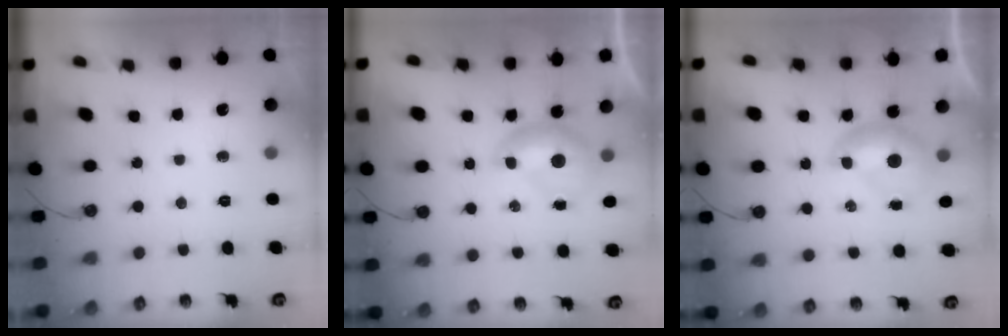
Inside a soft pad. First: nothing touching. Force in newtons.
{"total": 0.0}
{"total": 0.0}